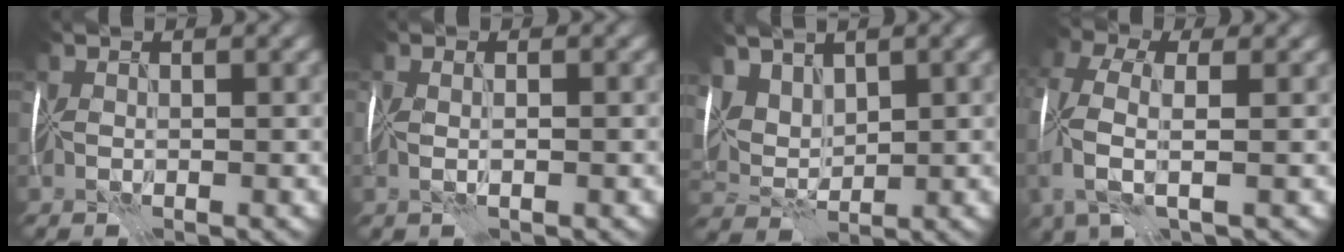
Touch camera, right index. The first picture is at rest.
{"total": 0.9, "force": [0.1, 0.0, 0.9], "torque": [-0.007, 0.009, -0.001]}
{"total": 4.5, "force": [3.2, 2.5, 1.9], "torque": [-0.057, -0.001, 0.081]}
{"total": 4.8, "force": [0.1, 2.1, 4.3], "torque": [-0.105, 0.006, -0.008]}